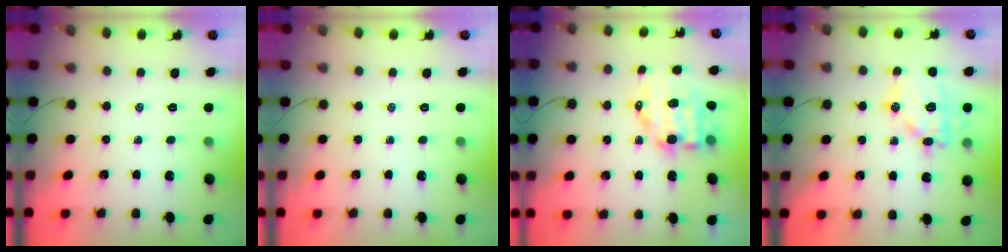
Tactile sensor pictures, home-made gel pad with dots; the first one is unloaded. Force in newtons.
{"total": 0.0}
{"total": 9.9, "press": 9.6, "slide": 2.3}
{"total": 15.7, "press": 15.6, "slide": 1.5}